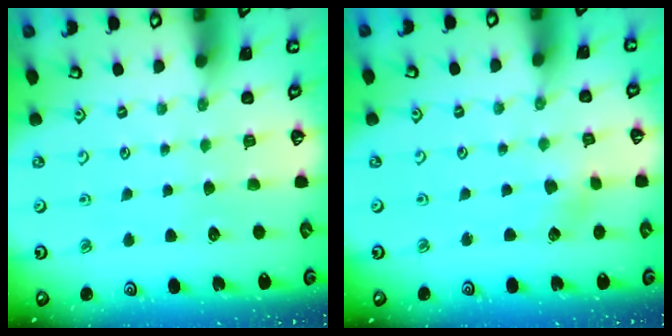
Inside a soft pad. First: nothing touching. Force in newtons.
{"total": 2.5, "press": 2.5, "slide": 0.4}